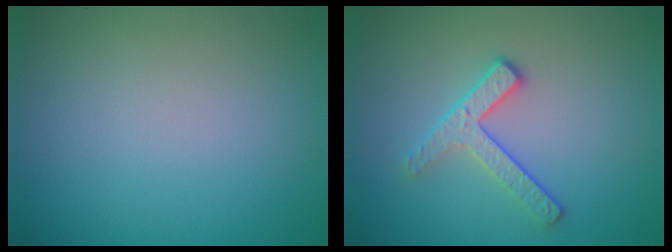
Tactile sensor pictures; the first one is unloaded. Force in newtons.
{"total": 2.8, "press": 2.4, "slide": 1.4}